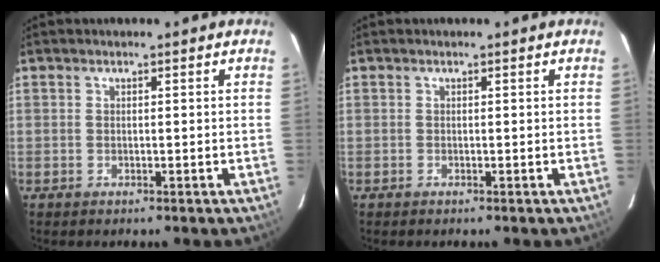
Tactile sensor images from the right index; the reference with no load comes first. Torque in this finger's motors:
{"motor_torque": [0.21, 0.21, -0.01, 0.01]}